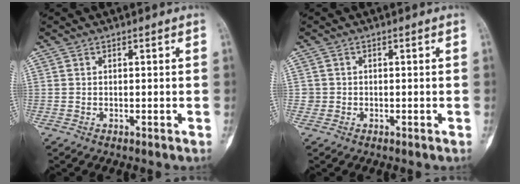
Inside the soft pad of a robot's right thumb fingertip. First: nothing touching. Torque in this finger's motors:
{"motor_torque": [-0.06, -0.19, 0.24, -0.04, -0.02]}